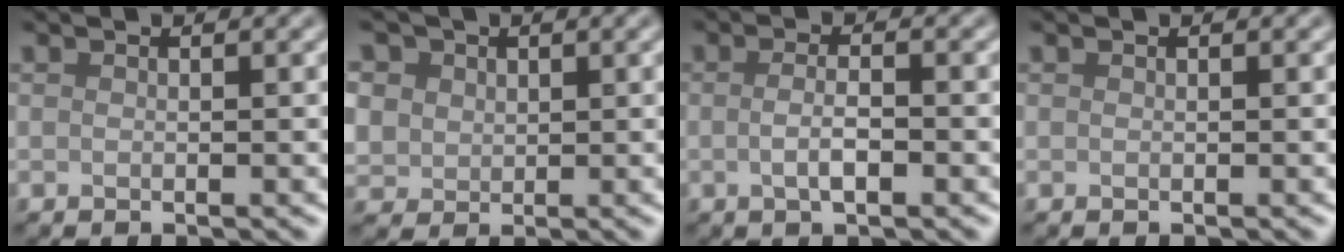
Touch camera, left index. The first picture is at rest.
{"total": 5.6, "force": [2.5, 4.4, 2.4], "torque": [-0.074, 0.015, 0.037]}
{"total": 2.4, "force": [-0.3, 0.7, 2.2], "torque": [-0.044, -0.003, -0.008]}
{"total": 0.0}